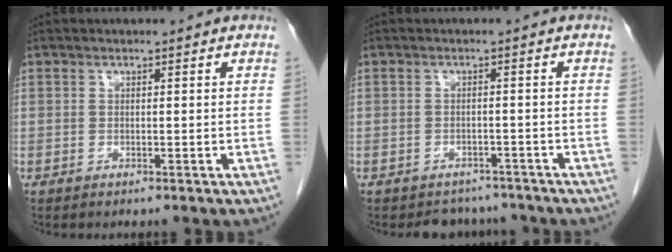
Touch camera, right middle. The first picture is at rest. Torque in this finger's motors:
{"motor_torque": [-0.32, -0.40, -0.10, -0.01]}